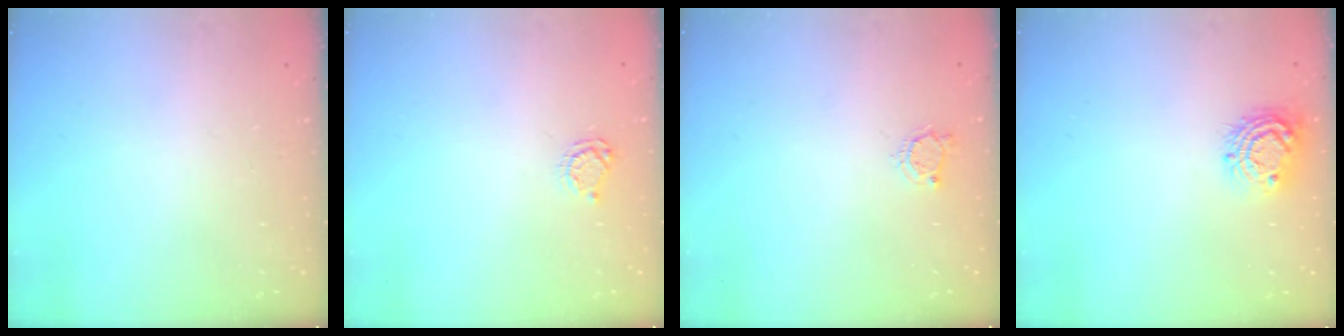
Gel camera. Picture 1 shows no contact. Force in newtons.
{"total": 4.7, "press": 4.7, "slide": 0.6}
{"total": 3.7, "press": 3.7, "slide": 0.6}
{"total": 9.9, "press": 9.9, "slide": 0.7}